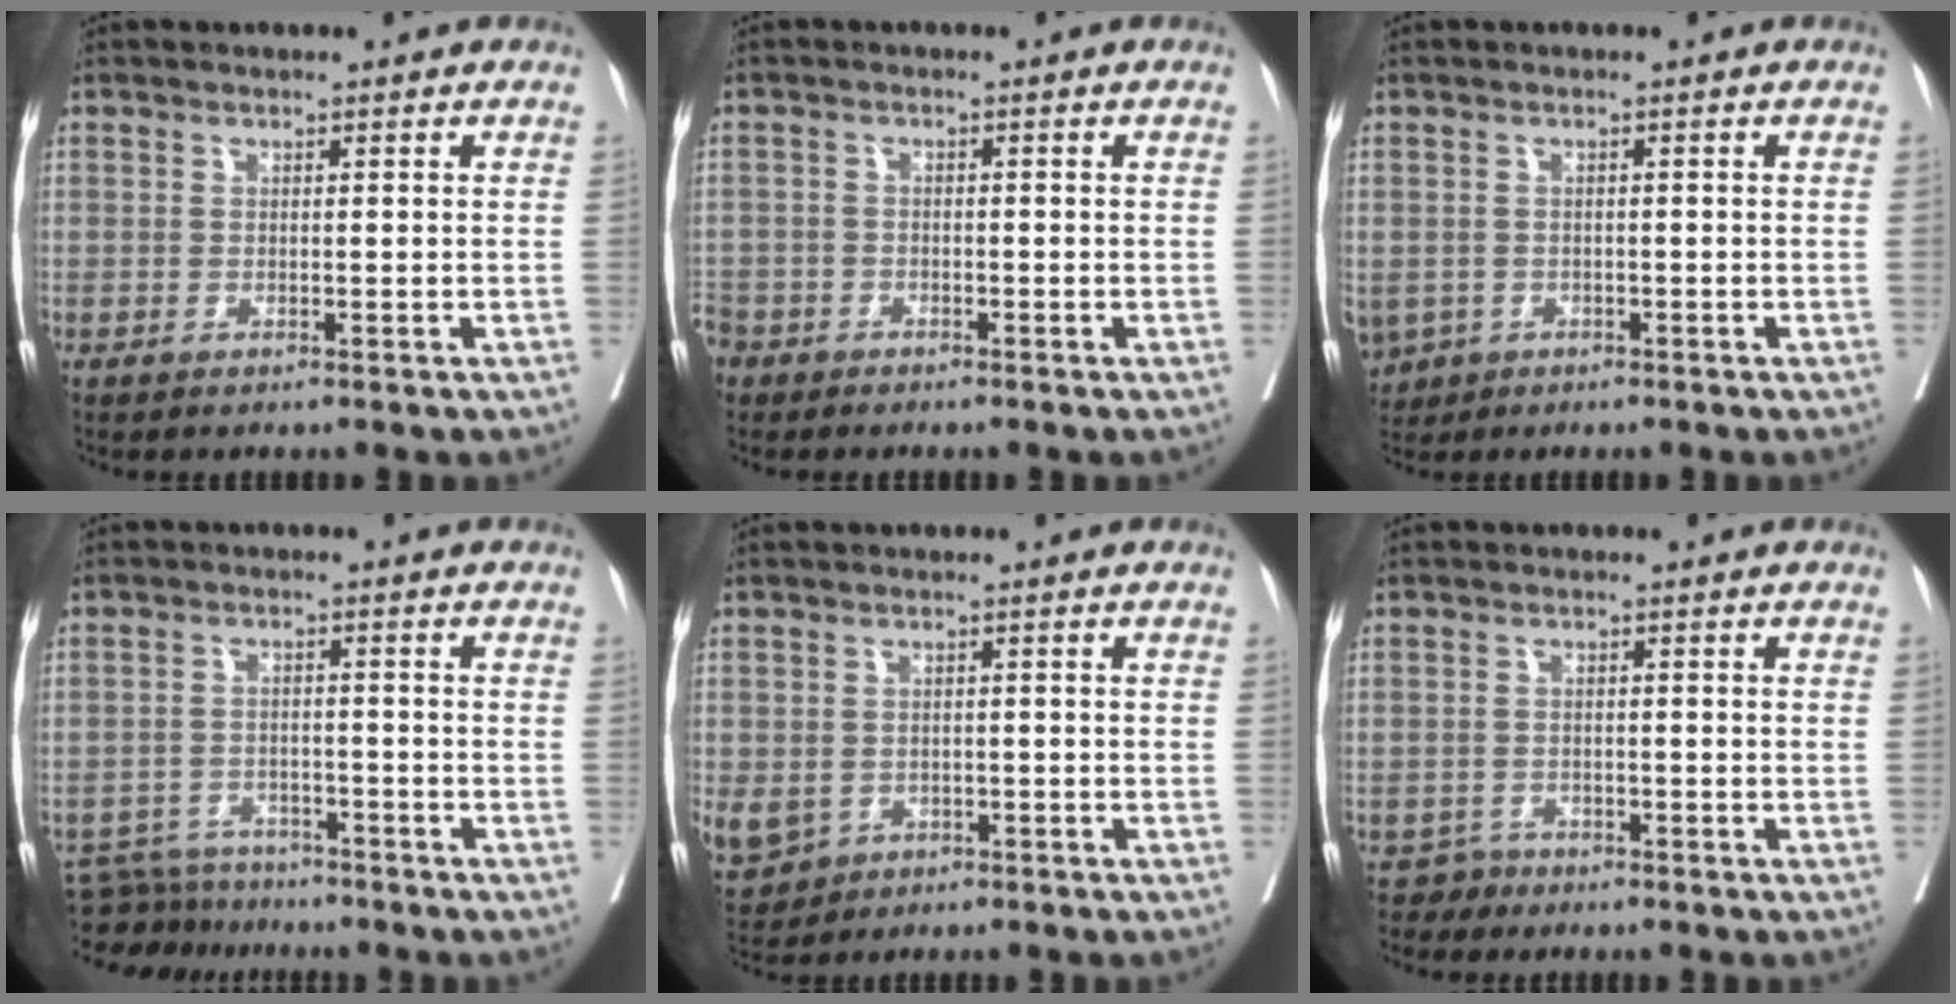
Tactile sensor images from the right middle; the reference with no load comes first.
{"total": 4.5, "force": [-3.5, 2.9, 0.3], "torque": [-0.016, 0.002, -0.072]}
{"total": 7.0, "force": [-3.2, 5.9, 2.3], "torque": [-0.066, -0.002, -0.045]}
{"total": 7.0, "force": [-6.7, 1.9, 0.0], "torque": [-0.004, 0.002, -0.110]}
{"total": 8.4, "force": [-3.2, 7.1, 3.1], "torque": [-0.099, -0.001, -0.041]}
{"total": 1.7, "force": [-1.4, 0.7, -0.7], "torque": [0.012, 0.002, -0.026]}